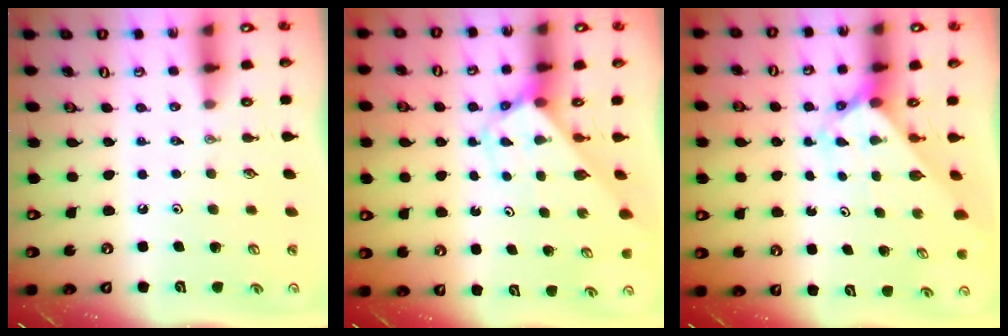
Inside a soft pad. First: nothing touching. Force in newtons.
{"total": 2.8, "press": 2.8, "slide": 0.1}
{"total": 2.4, "press": 2.4, "slide": 0.2}